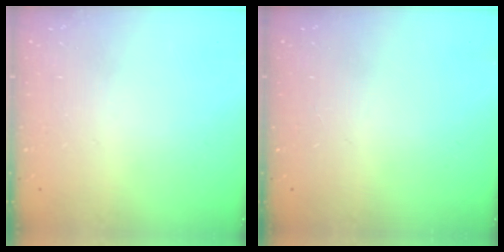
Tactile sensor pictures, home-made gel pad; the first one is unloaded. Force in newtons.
{"total": 0.0}